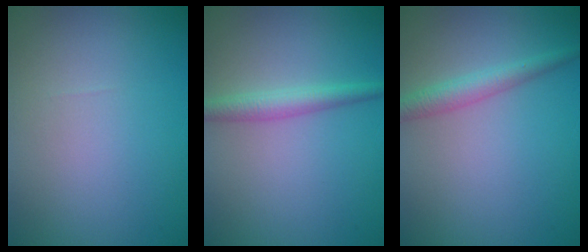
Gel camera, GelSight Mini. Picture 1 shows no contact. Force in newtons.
{"total": 2.2, "press": 2.2, "slide": 0.1}
{"total": 2.3, "press": 2.3, "slide": 0.1}